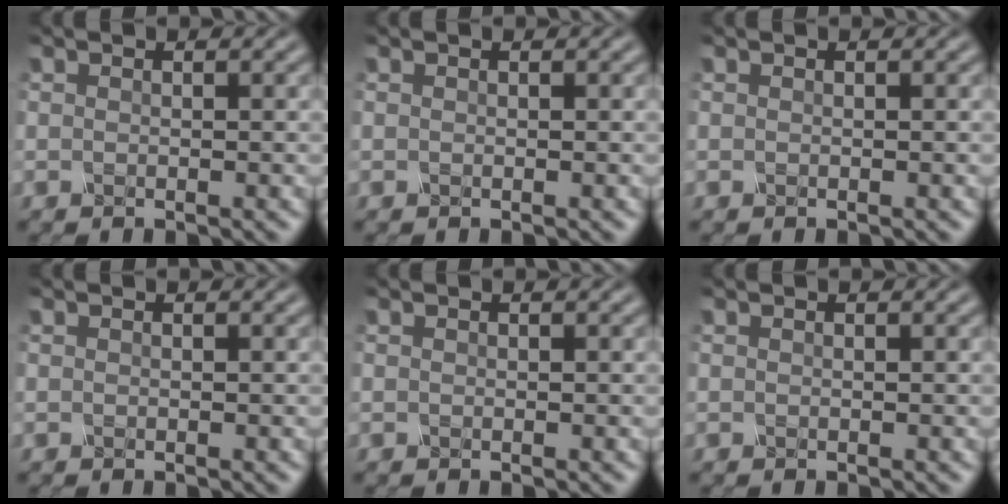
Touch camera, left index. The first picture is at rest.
{"total": 0.0}
{"total": 0.0}
{"total": 0.0}
{"total": 0.0}
{"total": 0.0}